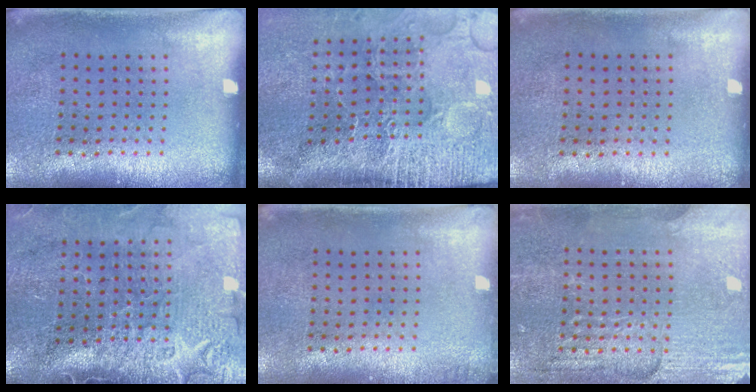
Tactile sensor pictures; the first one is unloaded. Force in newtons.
{"total": 5.0, "press": 4.0, "slide": 2.9}
{"total": 0.0}
{"total": 4.4, "press": 3.7, "slide": 2.4}
{"total": 0.8, "press": 0.8, "slide": 0.0}
{"total": 3.7, "press": 3.5, "slide": 1.0}